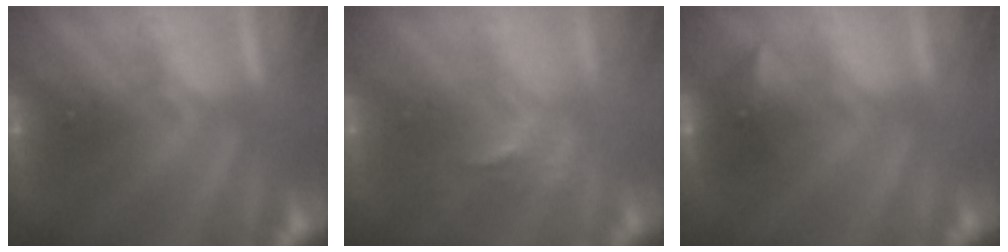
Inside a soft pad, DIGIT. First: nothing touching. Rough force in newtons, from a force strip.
{"total": 2.8}
{"total": 1.8}